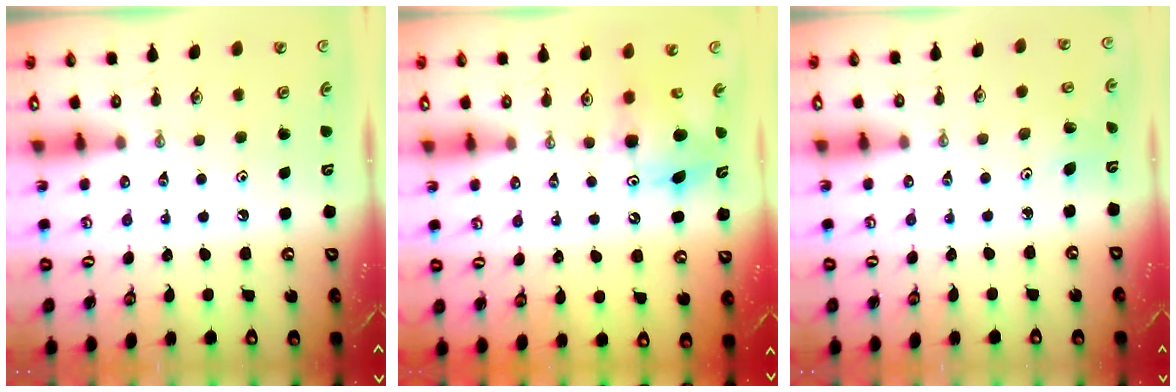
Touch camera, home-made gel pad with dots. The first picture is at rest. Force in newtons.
{"total": 8.0, "press": 8.0, "slide": 0.4}
{"total": 2.9, "press": 2.9, "slide": 0.3}